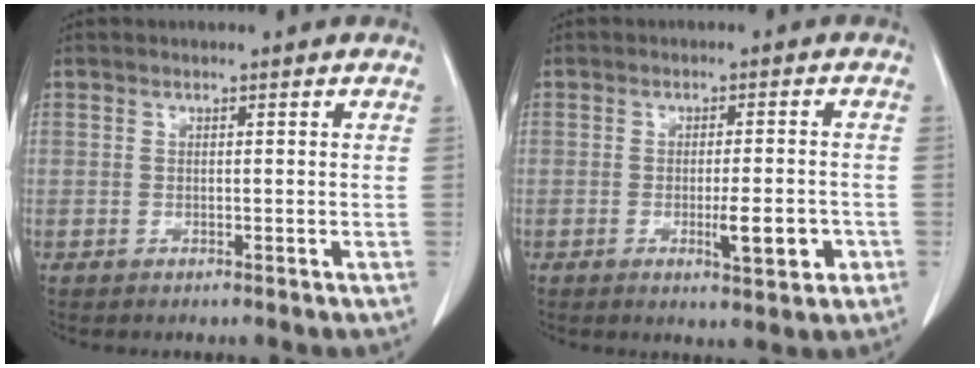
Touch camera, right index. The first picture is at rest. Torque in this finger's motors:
{"motor_torque": [0.21, 0.04, 0.15, 0.02]}